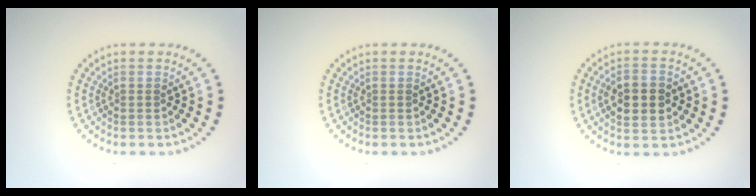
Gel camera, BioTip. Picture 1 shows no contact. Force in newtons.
{"total": 0.0}
{"total": 4.5, "press": 4.5, "slide": 0.1}